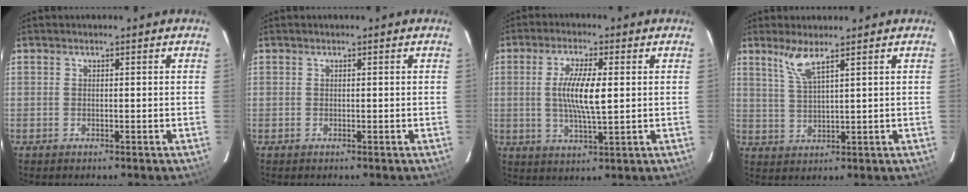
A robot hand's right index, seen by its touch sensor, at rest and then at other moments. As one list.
[{"total": 0.0}, {"total": 8.0, "force": [0.7, 1.6, 7.8], "torque": [-0.148, -0.002, 0.013]}, {"total": 4.5, "force": [3.1, 0.1, 3.2], "torque": [-0.068, -0.003, 0.068]}]